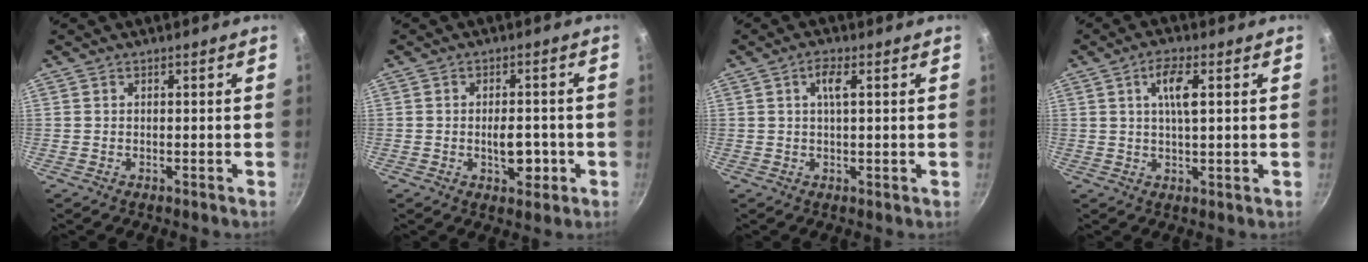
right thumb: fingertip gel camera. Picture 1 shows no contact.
{"total": 6.0, "force": [-1.4, 3.2, 4.8], "torque": [-0.045, 0.006, -0.019]}
{"total": 3.4, "force": [1.0, 0.8, 3.2], "torque": [-0.061, 0.002, 0.018]}
{"total": 5.9, "force": [1.7, 1.7, 5.4], "torque": [-0.100, 0.001, 0.031]}